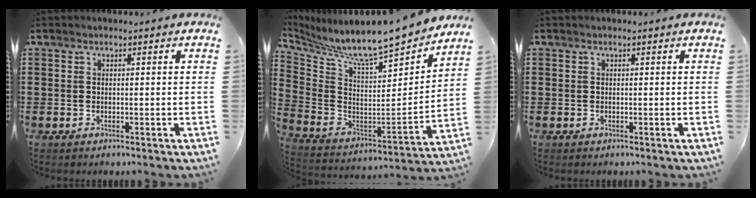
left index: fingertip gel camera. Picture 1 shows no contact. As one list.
[{"total": 9.0, "force": [8.3, 0.6, 3.4], "torque": [-0.089, -0.081, 0.130]}, {"total": 0.0}]